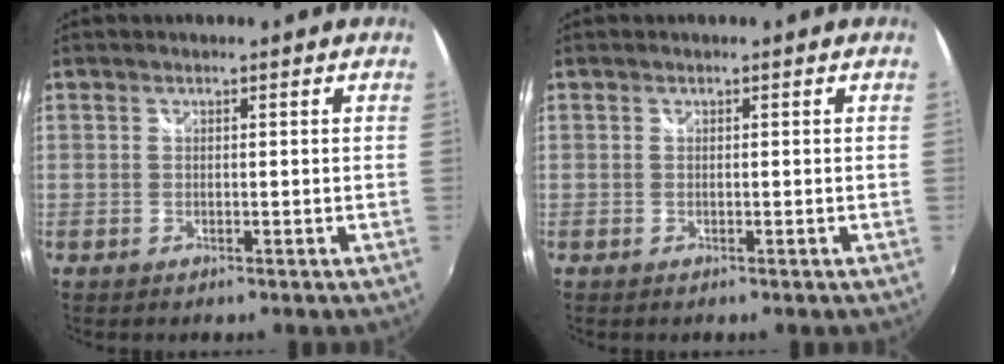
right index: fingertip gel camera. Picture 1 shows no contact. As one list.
[{"total": 0.0}]